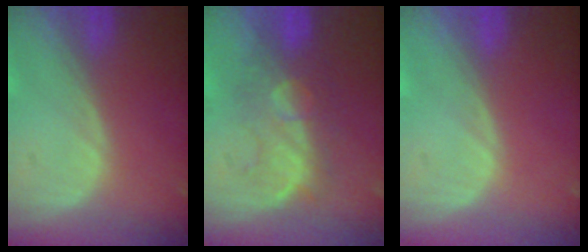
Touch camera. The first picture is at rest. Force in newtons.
{"total": 8.1, "press": 7.9, "slide": 1.7}
{"total": 0.0}